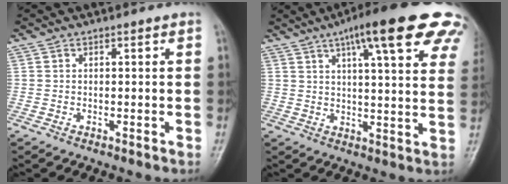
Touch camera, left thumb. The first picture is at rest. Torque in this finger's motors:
{"motor_torque": [0.27, 0.26, 1.42, -1.33, 0.31]}